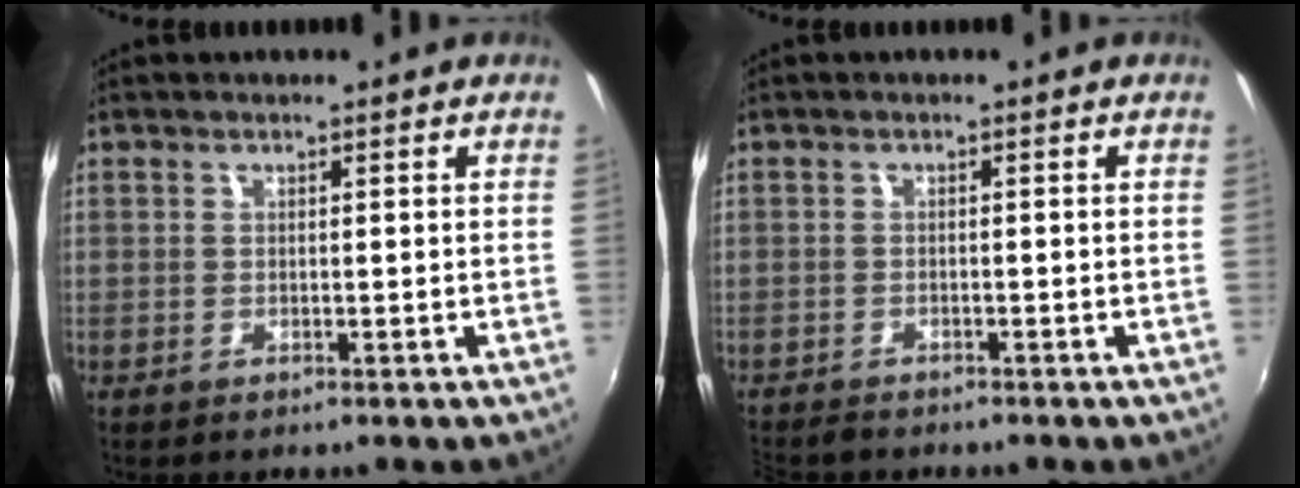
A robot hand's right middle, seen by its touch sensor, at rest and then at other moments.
{"total": 3.5, "force": [-3.2, 1.1, 0.8], "torque": [-0.032, -0.016, -0.061]}